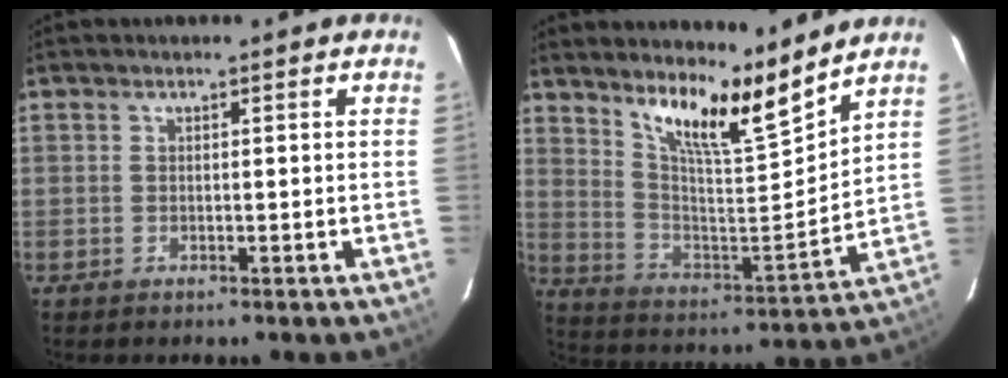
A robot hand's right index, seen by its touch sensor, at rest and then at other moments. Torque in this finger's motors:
{"motor_torque": [-0.12, 0.49, 0.14, 0.07]}